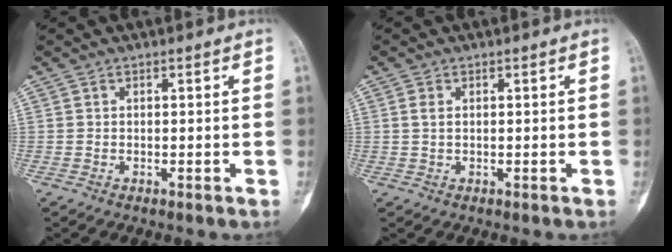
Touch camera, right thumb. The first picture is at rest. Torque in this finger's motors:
{"motor_torque": [-0.01, 0.53, 0.39, 0.00, -0.03]}